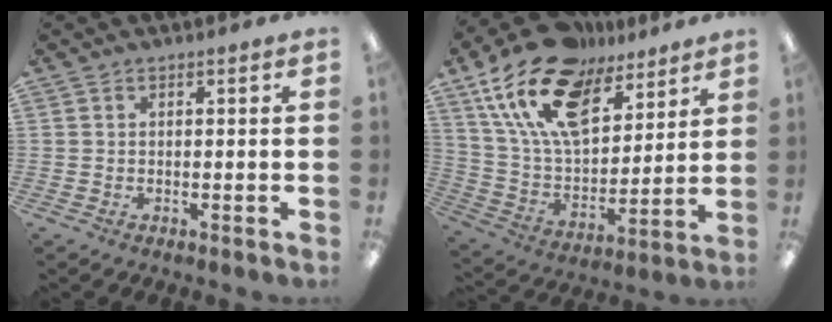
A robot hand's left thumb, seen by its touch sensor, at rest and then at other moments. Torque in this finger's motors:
{"motor_torque": [0.50, 0.61, 1.35, -1.42, 0.56]}